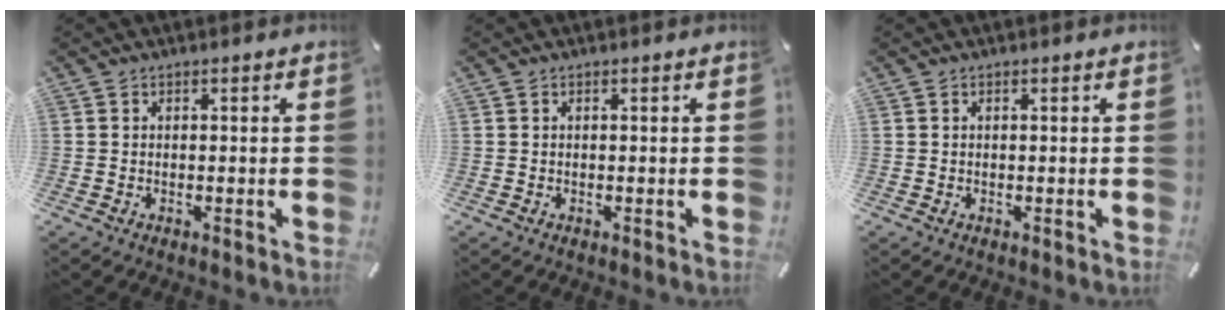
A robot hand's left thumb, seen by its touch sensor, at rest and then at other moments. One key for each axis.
{"total": 0.0}
{"total": 0.0}